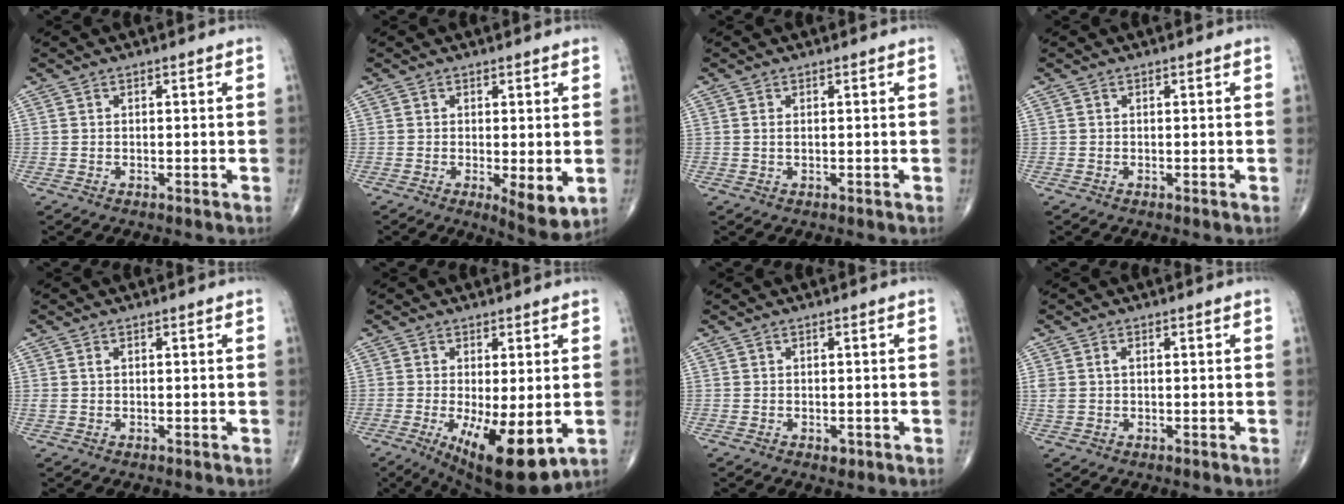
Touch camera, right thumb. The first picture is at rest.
{"total": 5.7, "force": [-0.9, 1.9, 5.3], "torque": [-0.076, -0.019, -0.010]}
{"total": 0.5, "force": [0.2, 0.2, 0.5], "torque": [-0.016, 0.000, 0.004]}
{"total": 0.0}
{"total": 0.8, "force": [0.3, 0.4, 0.6], "torque": [-0.013, 0.006, 0.008]}
{"total": 13.1, "force": [-3.5, 4.6, 11.8], "torque": [-0.185, -0.026, -0.037]}
{"total": 1.1, "force": [-0.5, 0.8, 0.7], "torque": [-0.005, 0.000, -0.005]}
{"total": 2.1, "force": [0.4, 1.3, 1.6], "torque": [-0.048, 0.007, 0.009]}